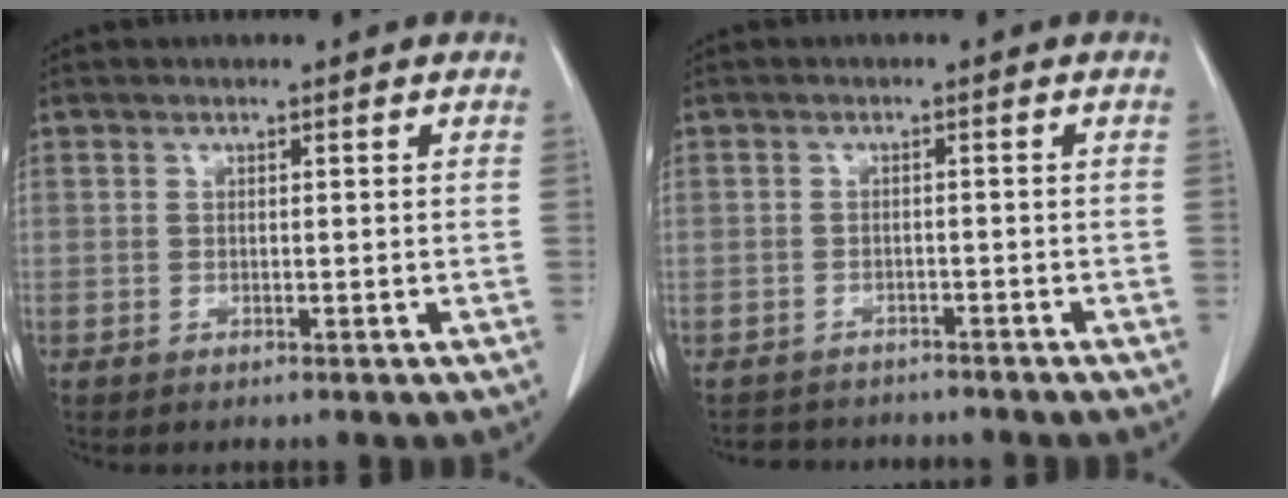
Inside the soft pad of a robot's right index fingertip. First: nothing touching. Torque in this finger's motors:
{"motor_torque": [-1.74, 0.40, -1.05, -0.21]}